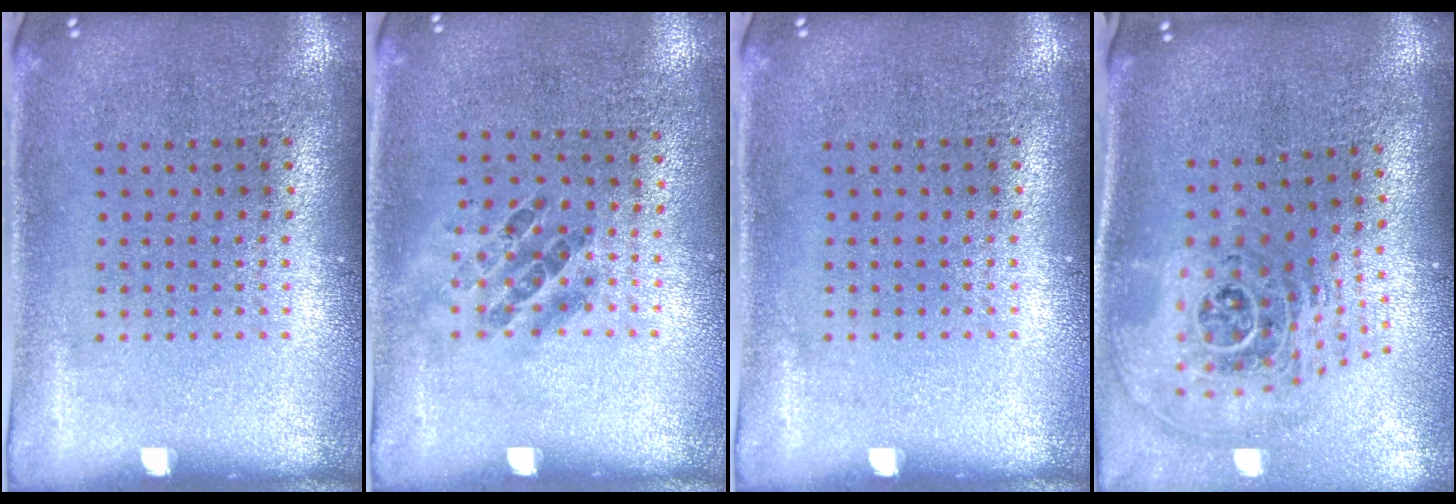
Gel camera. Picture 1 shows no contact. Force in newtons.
{"total": 1.0, "press": 0.7, "slide": 0.7}
{"total": 0.0}
{"total": 2.4, "press": 1.6, "slide": 1.7}